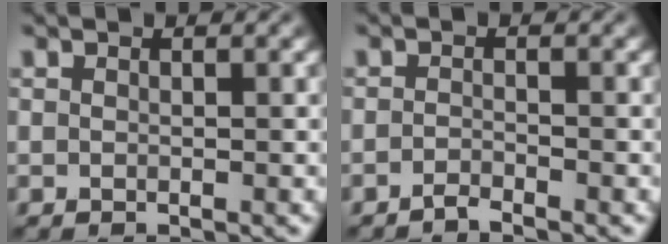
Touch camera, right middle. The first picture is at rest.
{"total": 1.1, "force": [-1.0, 0.1, 0.5], "torque": [-0.008, 0.003, -0.023]}